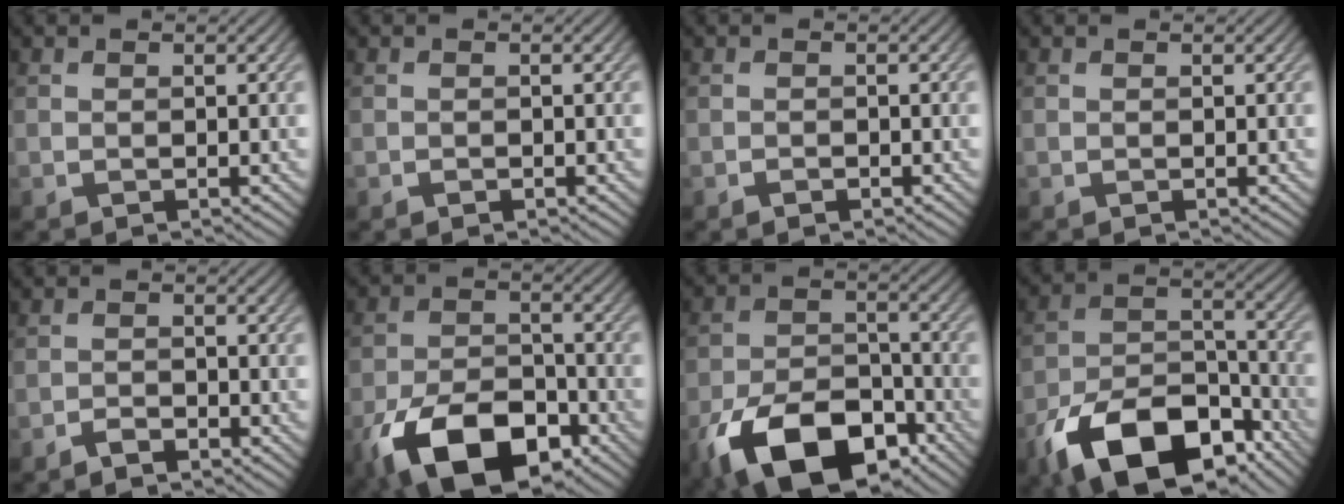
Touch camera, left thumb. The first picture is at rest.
{"total": 0.0}
{"total": 0.5, "force": [-0.4, 0.3, 0.2], "torque": [-0.004, 0.001, -0.009]}
{"total": 0.0}
{"total": 1.4, "force": [-1.2, 0.4, 0.6], "torque": [-0.009, 0.005, -0.027]}
{"total": 13.7, "force": [-7.8, 7.1, 8.7], "torque": [-0.187, -0.025, -0.140]}
{"total": 15.1, "force": [-8.8, 8.0, 9.3], "torque": [-0.191, -0.029, -0.155]}
{"total": 16.4, "force": [-10.2, 8.4, 9.7], "torque": [-0.191, -0.031, -0.177]}